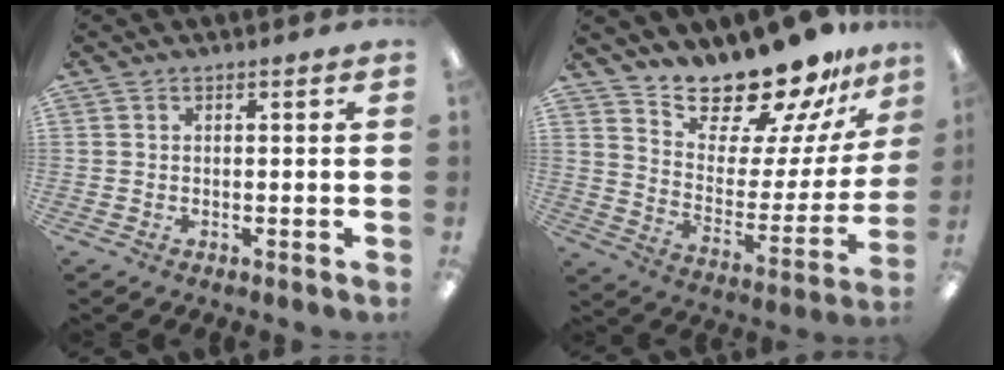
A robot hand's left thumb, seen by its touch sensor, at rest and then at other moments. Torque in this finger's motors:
{"motor_torque": [0.11, 0.59, 1.44, -1.33, 0.05]}